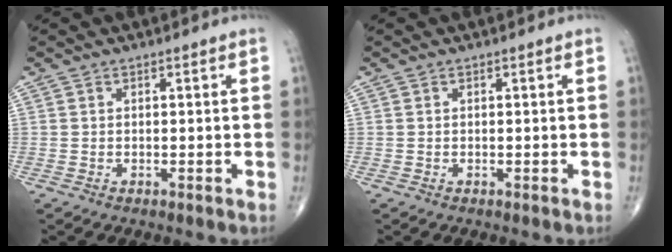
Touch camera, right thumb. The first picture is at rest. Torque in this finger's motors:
{"motor_torque": [0.00, -0.01, 0.03, 0.02, 0.01]}